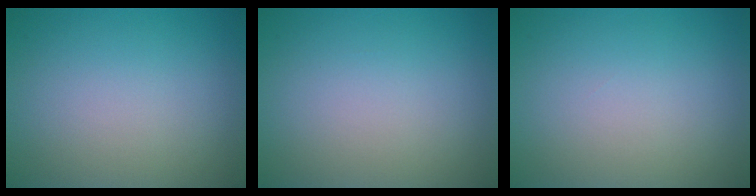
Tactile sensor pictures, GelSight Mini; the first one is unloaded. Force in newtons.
{"total": 0.0}
{"total": 0.0}